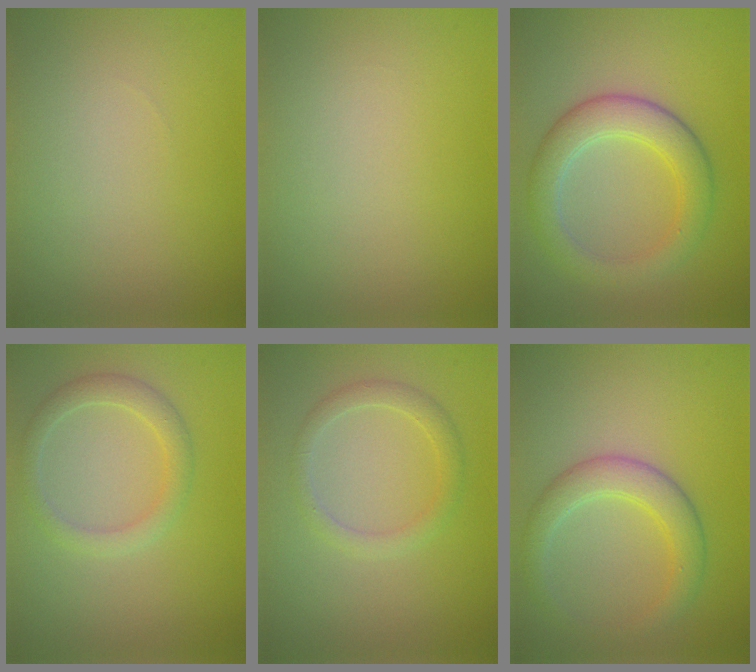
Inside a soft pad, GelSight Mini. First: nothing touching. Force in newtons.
{"total": 0.0}
{"total": 4.7, "press": 4.7, "slide": 0.1}
{"total": 2.3, "press": 2.3, "slide": 0.0}
{"total": 1.8, "press": 1.8, "slide": 0.0}
{"total": 3.6, "press": 3.6, "slide": 0.3}